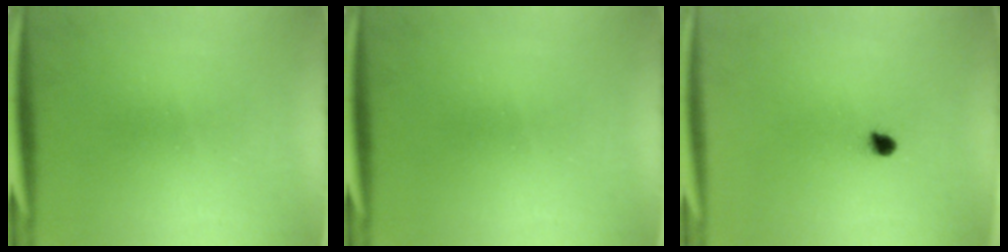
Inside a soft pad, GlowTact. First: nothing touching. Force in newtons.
{"total": 0.0}
{"total": 1.8}